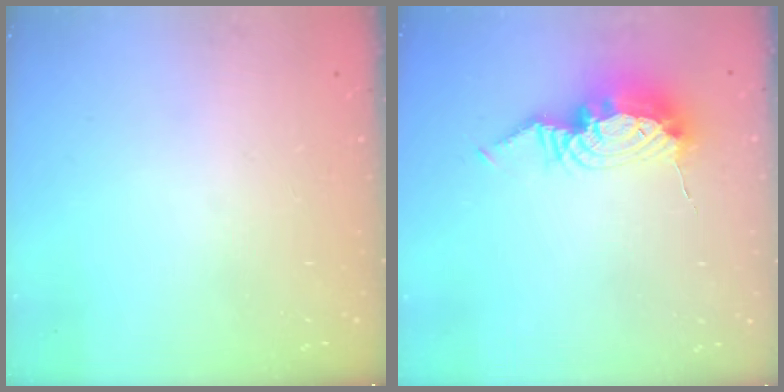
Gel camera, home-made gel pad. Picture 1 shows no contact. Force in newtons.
{"total": 11.6, "press": 11.6, "slide": 1.0}